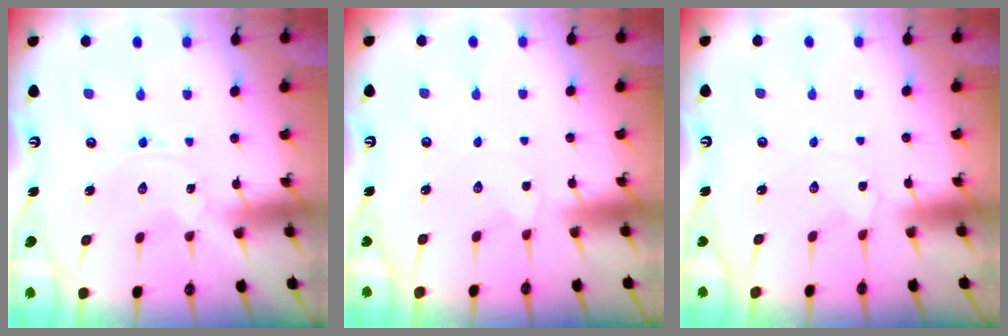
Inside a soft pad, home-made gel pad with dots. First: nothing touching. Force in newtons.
{"total": 1.7, "press": 1.6, "slide": 0.5}
{"total": 1.8, "press": 1.8, "slide": 0.3}